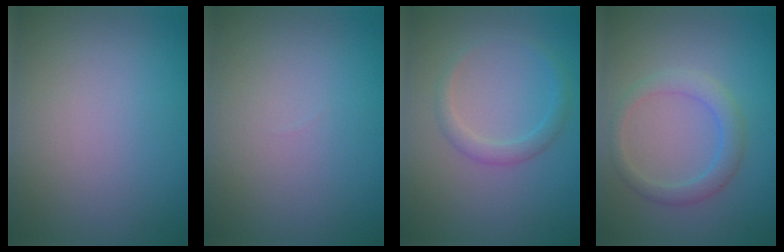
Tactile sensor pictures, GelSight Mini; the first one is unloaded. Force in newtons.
{"total": 0.0}
{"total": 1.8, "press": 1.7, "slide": 0.1}
{"total": 2.4, "press": 2.4, "slide": 0.2}